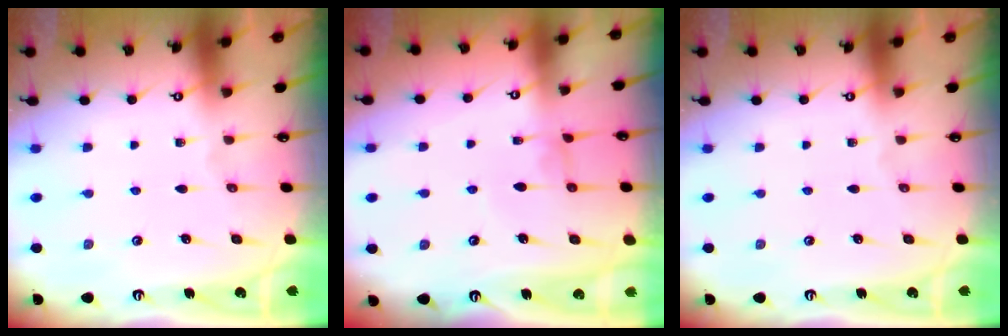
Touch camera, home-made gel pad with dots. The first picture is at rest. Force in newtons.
{"total": 1.0, "press": 0.9, "slide": 0.4}
{"total": 0.0}